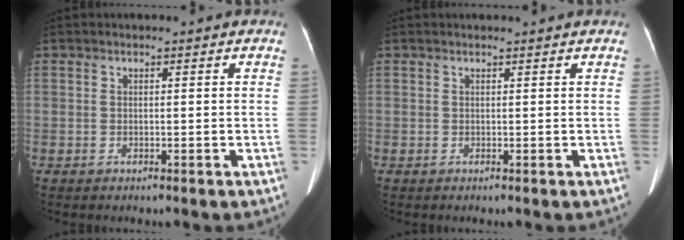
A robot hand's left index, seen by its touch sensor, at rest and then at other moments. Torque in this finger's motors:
{"motor_torque": [0.50, -0.57, 0.01, 0.04]}